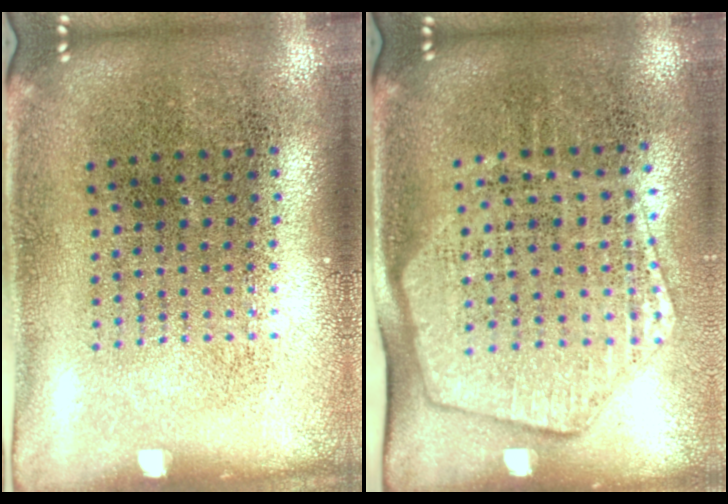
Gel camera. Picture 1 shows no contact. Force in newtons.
{"total": 1.8, "press": 1.5, "slide": 0.9}